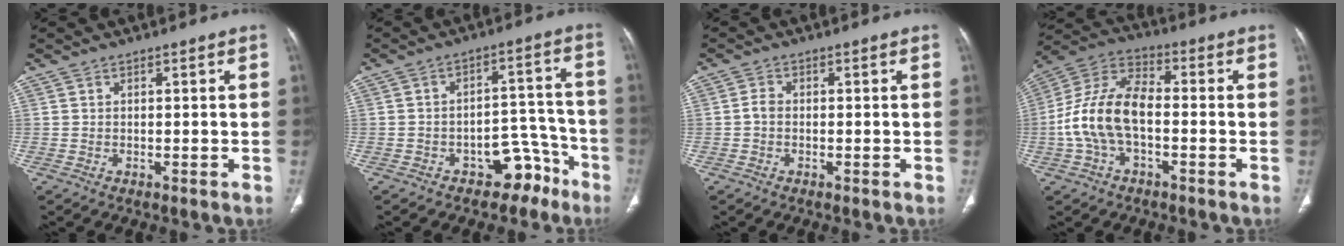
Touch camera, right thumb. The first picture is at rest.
{"total": 8.2, "force": [-5.4, 5.1, 3.4], "torque": [-0.005, 0.079, -0.079]}
{"total": 1.7, "force": [-0.4, 1.2, 1.1], "torque": [-0.017, 0.003, -0.012]}
{"total": 13.4, "force": [-2.2, 7.3, 11.0], "torque": [-0.226, 0.039, -0.047]}